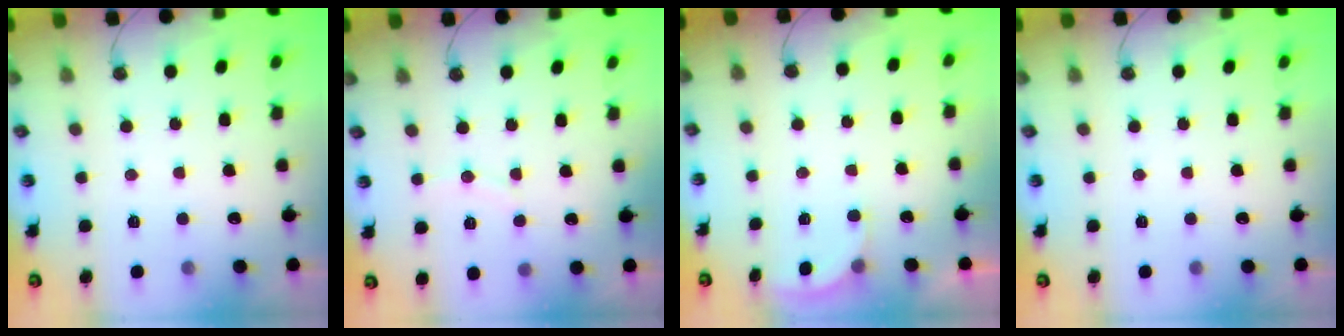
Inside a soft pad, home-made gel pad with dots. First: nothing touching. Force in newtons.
{"total": 3.2, "press": 3.2, "slide": 0.1}
{"total": 2.5, "press": 2.4, "slide": 0.4}
{"total": 0.0}